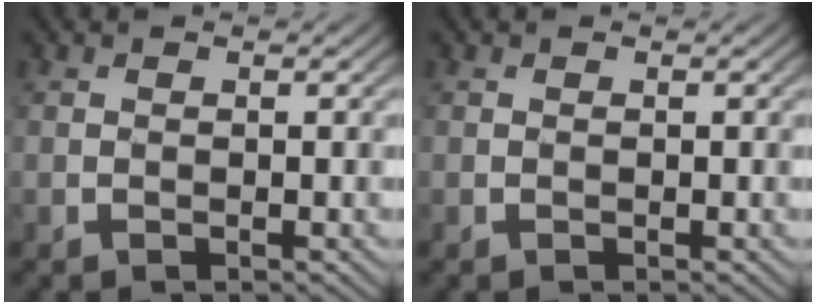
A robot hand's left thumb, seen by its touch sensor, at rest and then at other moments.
{"total": 0.0}